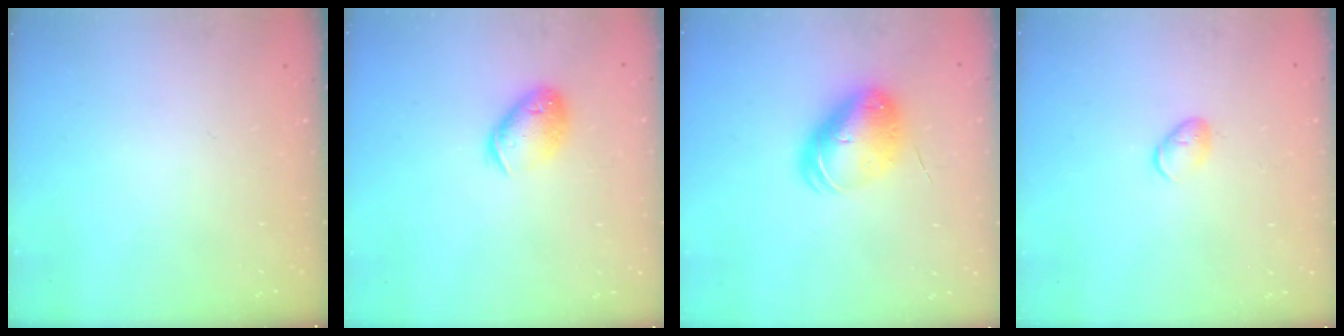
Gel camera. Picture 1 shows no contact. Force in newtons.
{"total": 11.7, "press": 11.6, "slide": 1.9}
{"total": 9.6, "press": 9.4, "slide": 1.8}
{"total": 6.2, "press": 6.1, "slide": 0.7}